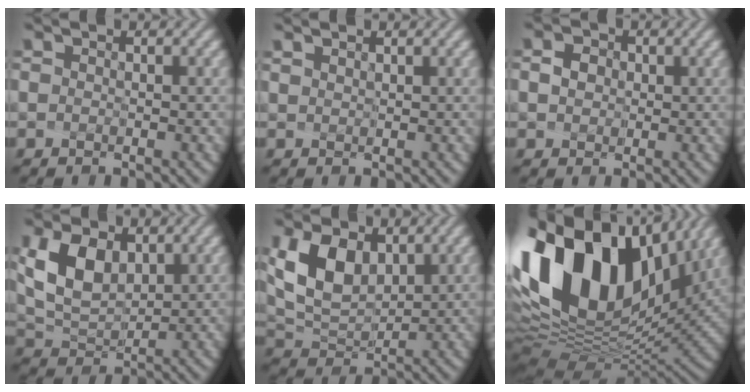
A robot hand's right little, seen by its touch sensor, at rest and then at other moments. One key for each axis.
{"total": 1.1, "fx": 0.8, "fy": 0.5, "fz": 0.5, "tx": -0.012, "ty": 0.017, "tz": 0.015}
{"total": 1.9, "fx": 0.3, "fy": 1.7, "fz": 0.9, "tx": -0.001, "ty": 0.018, "tz": -0.003}
{"total": 5.0, "fx": 1.7, "fy": 3.0, "fz": 3.6, "tx": -0.080, "ty": 0.000, "tz": 0.047}
{"total": 5.5, "fx": 2.0, "fy": 3.3, "fz": 4.0, "tx": -0.084, "ty": -0.002, "tz": 0.051}
{"total": 18.8, "fx": 5.2, "fy": 11.5, "fz": 14.0, "tx": -0.294, "ty": 0.028, "tz": 0.102}